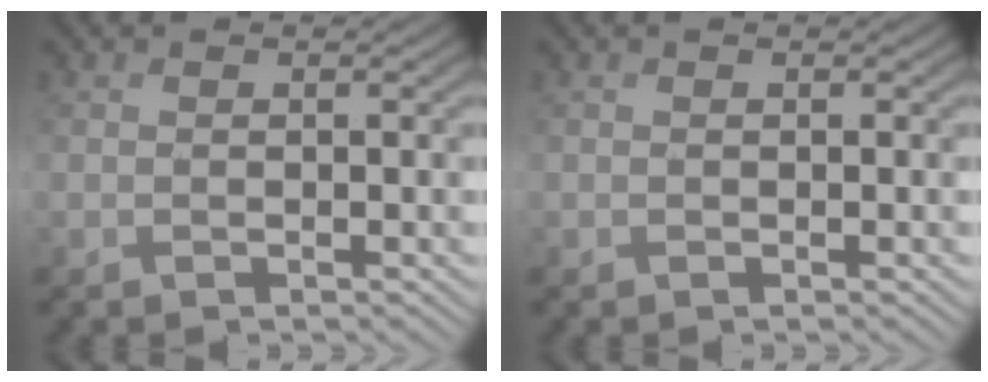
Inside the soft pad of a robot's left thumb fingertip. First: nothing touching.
{"total": 0.0}